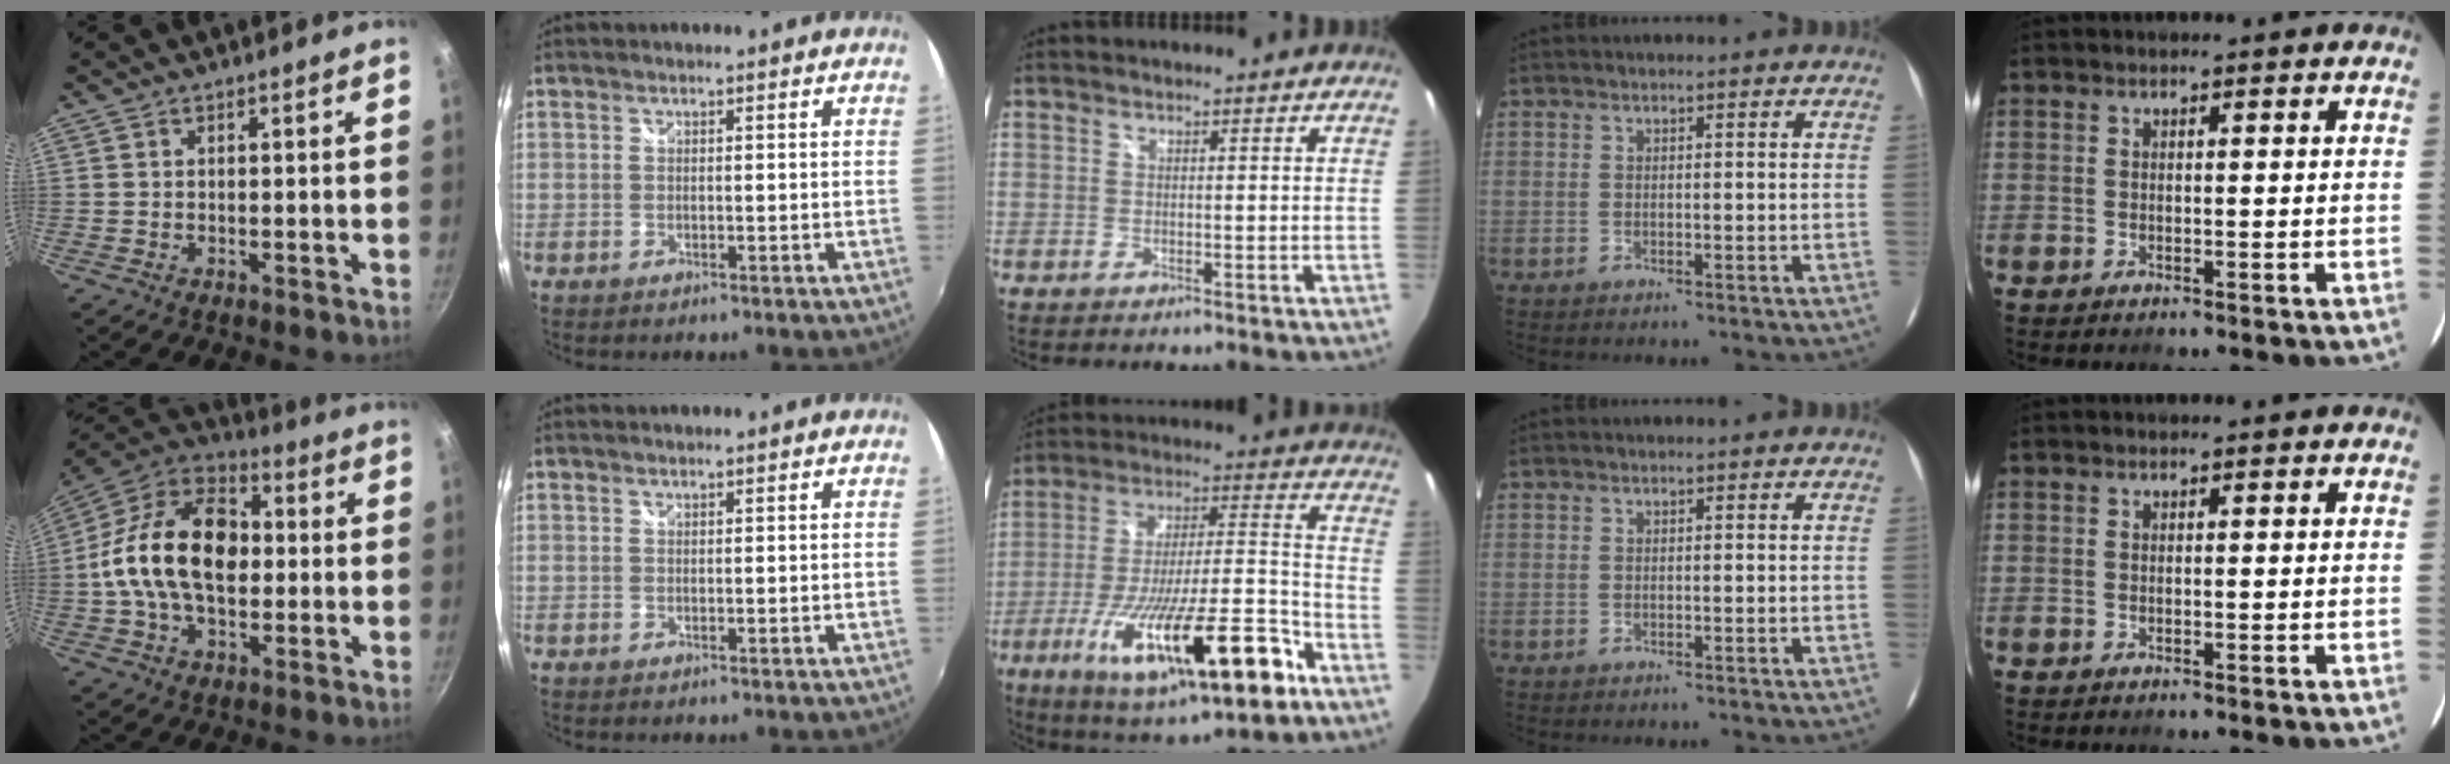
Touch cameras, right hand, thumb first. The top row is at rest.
{"thumb": {"total": 21.4, "force": [0.0, 13.9, 16.3], "torque": [-0.258, 0.035, -0.017]}, "middle": {"total": 25.2, "force": [-12.8, 6.2, 20.8], "torque": [-0.360, -0.045, -0.200]}}